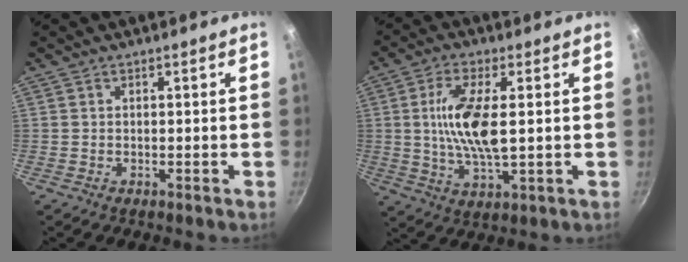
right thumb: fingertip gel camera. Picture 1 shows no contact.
{"total": 11.7, "force": [1.2, 4.3, 10.9], "torque": [-0.212, -0.005, 0.022]}